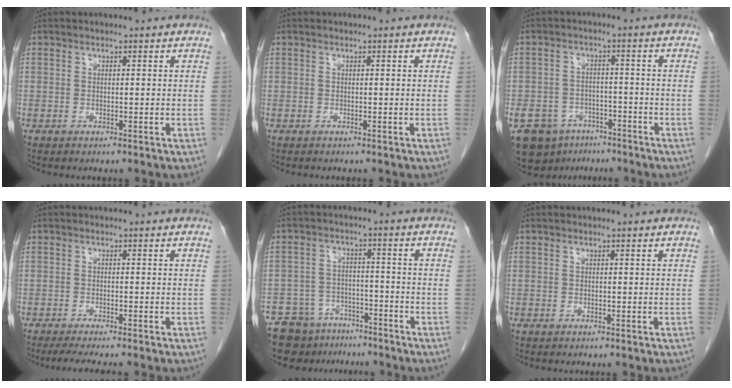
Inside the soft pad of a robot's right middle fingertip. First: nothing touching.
{"total": 0.0}
{"total": 13.4, "force": [-8.1, 9.3, 5.2], "torque": [-0.132, 0.003, -0.116]}
{"total": 4.4, "force": [-3.6, -0.1, 2.5], "torque": [-0.038, -0.011, -0.058]}
{"total": 10.3, "force": [-8.4, 5.9, 1.3], "torque": [-0.029, 0.019, -0.128]}
{"total": 0.0}